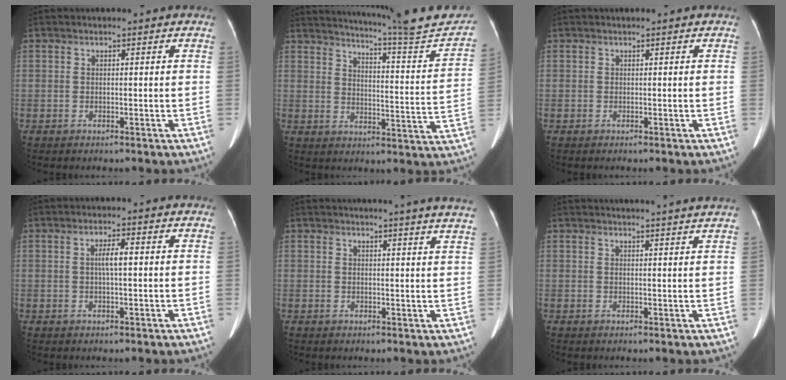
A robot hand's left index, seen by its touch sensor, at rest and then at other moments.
{"total": 20.5, "force": [19.0, -0.2, 7.9], "torque": [-0.113, -0.062, 0.233]}
{"total": 0.0}
{"total": 2.6, "force": [0.3, 0.3, 2.5], "torque": [-0.047, 0.003, 0.005]}
{"total": 10.8, "force": [9.8, -1.1, 4.3], "torque": [-0.053, -0.032, 0.092]}
{"total": 9.2, "force": [8.7, -1.0, 3.0], "torque": [-0.033, 0.001, 0.086]}